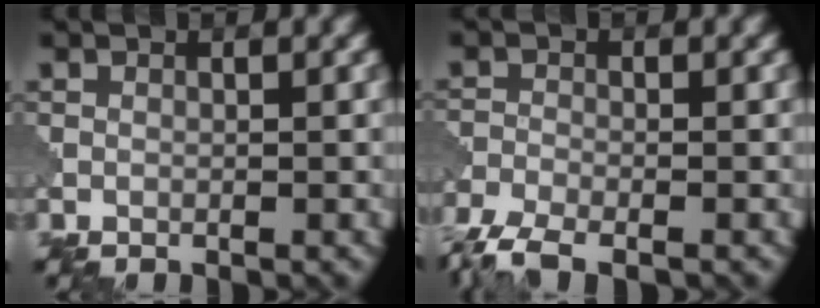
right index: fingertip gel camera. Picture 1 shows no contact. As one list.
[{"total": 4.2, "force": [-3.4, 1.1, 2.2], "torque": [-0.049, -0.011, -0.079]}]